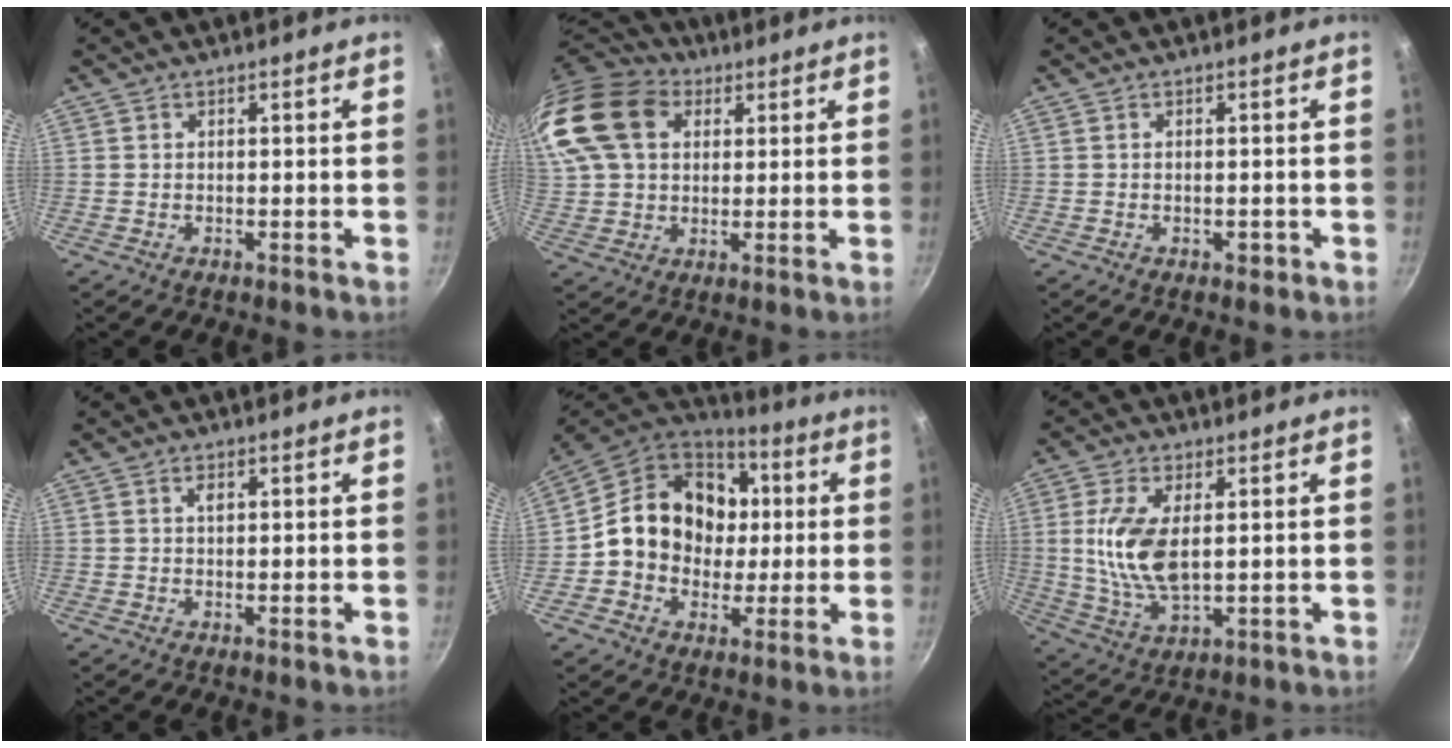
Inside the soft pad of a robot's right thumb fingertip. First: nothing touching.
{"total": 24.6, "force": [9.0, 17.7, 14.5], "torque": [-0.341, 0.041, 0.162]}
{"total": 1.3, "force": [-0.5, 0.8, 0.9], "torque": [-0.011, 0.003, -0.006]}
{"total": 1.4, "force": [0.5, 0.7, 1.1], "torque": [-0.015, -0.001, 0.006]}
{"total": 18.6, "force": [1.2, 15.9, 9.5], "torque": [-0.138, 0.025, 0.011]}
{"total": 11.7, "force": [1.6, 5.8, 10.0], "torque": [-0.195, -0.009, 0.035]}